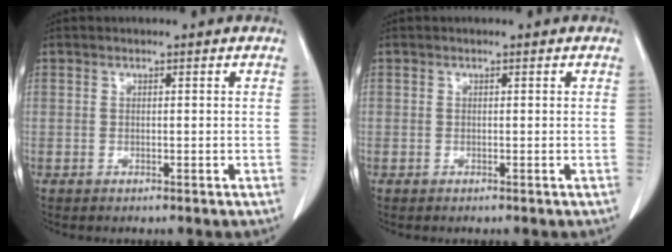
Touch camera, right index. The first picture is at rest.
{"total": 0.0}